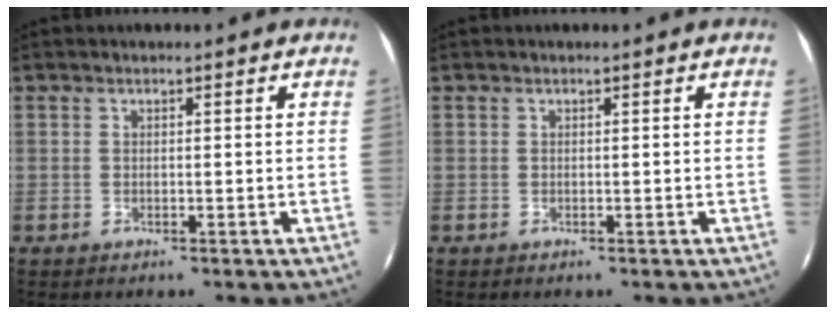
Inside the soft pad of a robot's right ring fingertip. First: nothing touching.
{"total": 0.0}